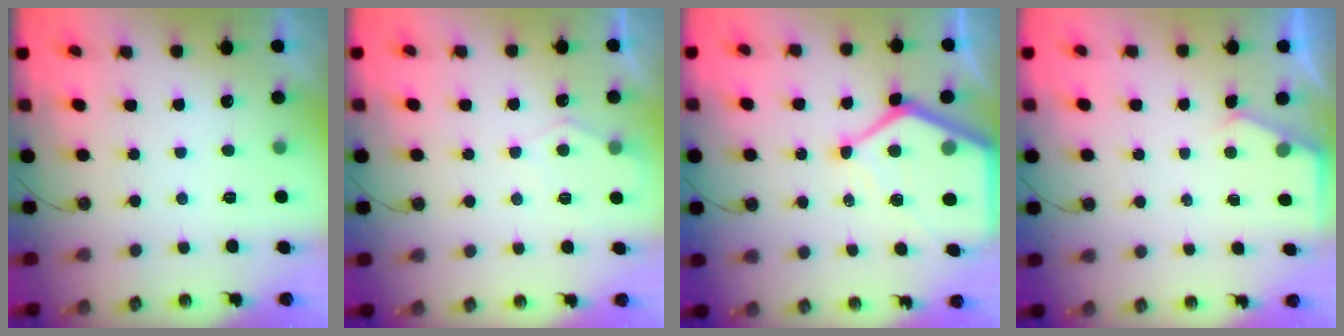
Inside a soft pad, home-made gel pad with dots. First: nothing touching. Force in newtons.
{"total": 6.0, "press": 6.0, "slide": 0.8}
{"total": 15.5, "press": 15.5, "slide": 1.4}
{"total": 3.4, "press": 3.4, "slide": 0.4}